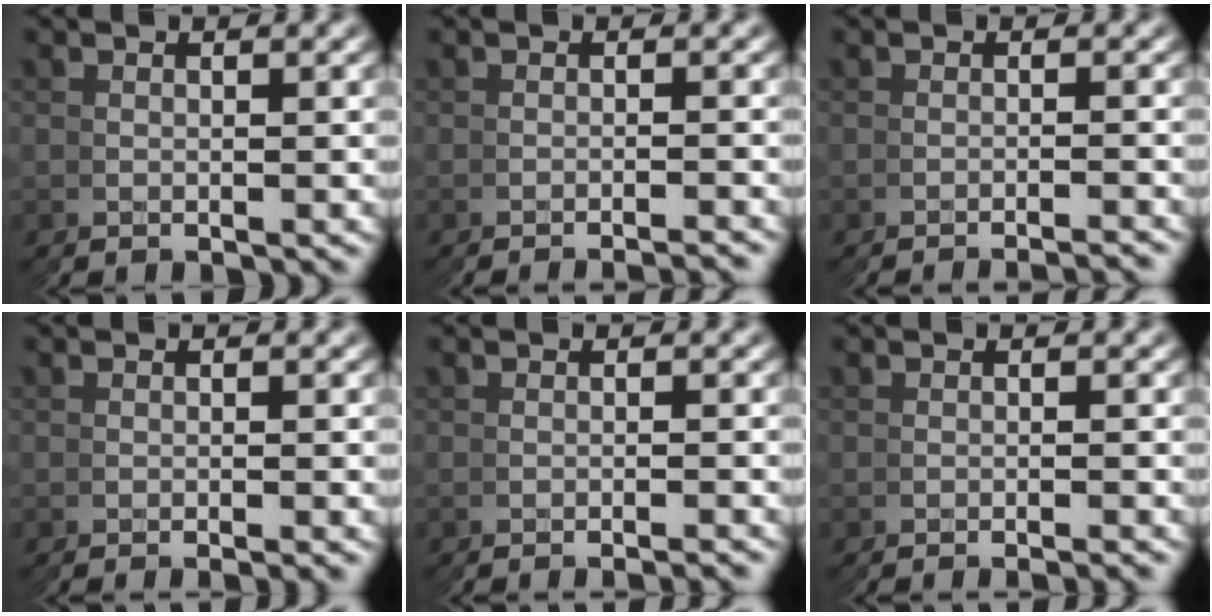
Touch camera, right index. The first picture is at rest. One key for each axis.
{"total": 2.5, "fx": -1.6, "fy": -1.5, "fz": -1.0, "tx": 0.009, "ty": 0.010, "tz": -0.031}
{"total": 2.7, "fx": -1.9, "fy": -1.6, "fz": -1.1, "tx": 0.010, "ty": 0.009, "tz": -0.035}
{"total": 1.3, "fx": -0.6, "fy": -1.1, "fz": -0.4, "tx": 0.003, "ty": 0.009, "tz": -0.014}
{"total": 2.1, "fx": -1.1, "fy": -1.5, "fz": -1.0, "tx": 0.008, "ty": 0.010, "tz": -0.023}
{"total": 1.8, "fx": -0.9, "fy": -1.3, "fz": -0.7, "tx": 0.005, "ty": 0.009, "tz": -0.020}